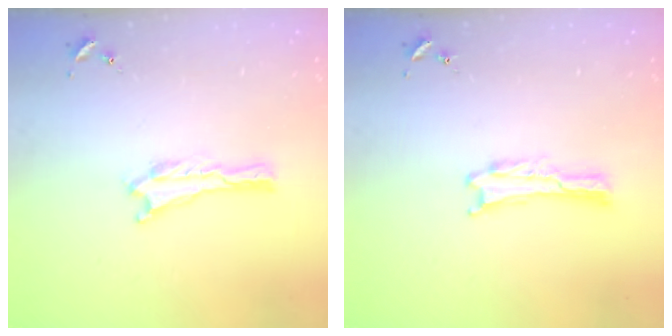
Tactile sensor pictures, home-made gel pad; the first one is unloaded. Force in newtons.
{"total": 0.0}